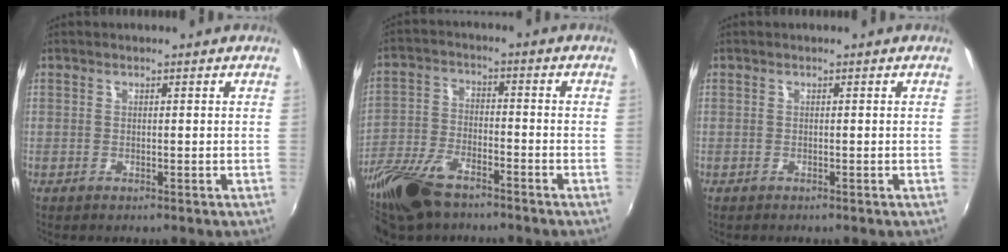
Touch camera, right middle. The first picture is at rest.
{"total": 14.1, "force": [-10.3, 5.7, 7.8], "torque": [-0.186, -0.025, -0.203]}
{"total": 0.0}